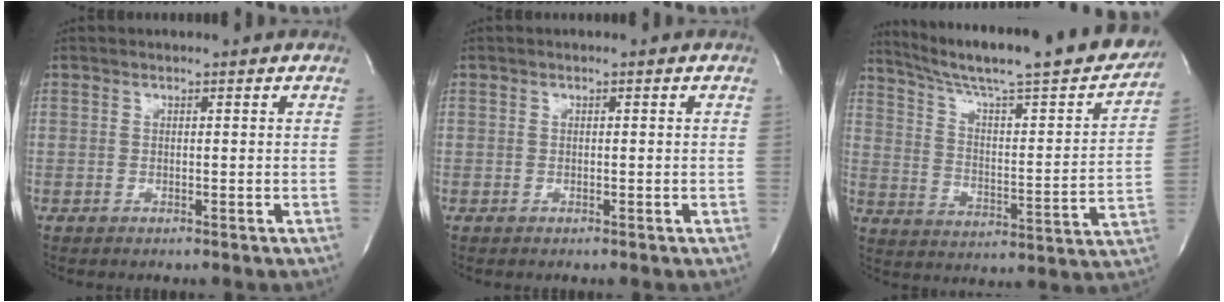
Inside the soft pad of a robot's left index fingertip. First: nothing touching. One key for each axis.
{"total": 0.0}
{"total": 26.2, "fx": 22.7, "fy": 2.0, "fz": 12.9, "tx": -0.207, "ty": -0.046, "tz": 0.311}